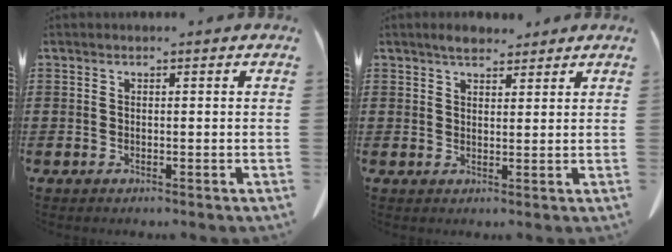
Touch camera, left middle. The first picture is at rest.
{"total": 3.1, "force": [2.8, 1.0, 1.0], "torque": [-0.017, -0.001, 0.050]}